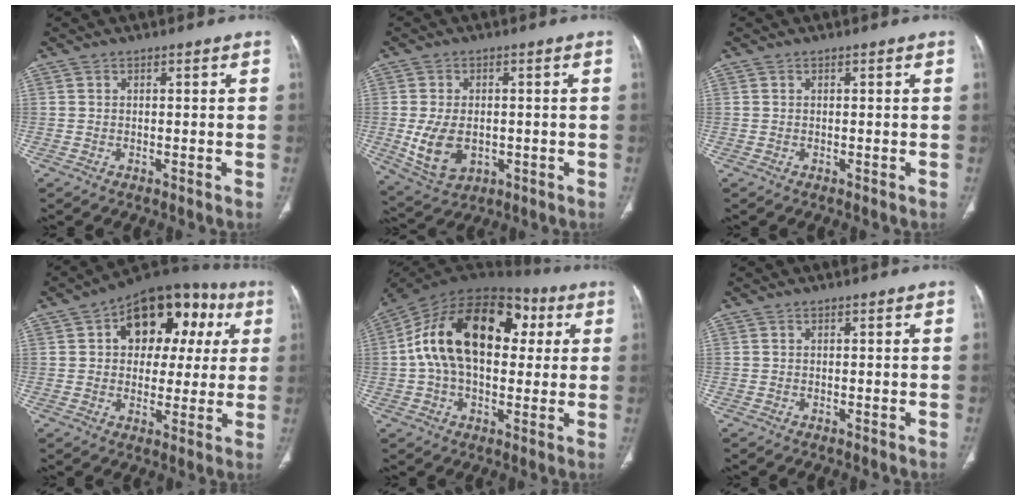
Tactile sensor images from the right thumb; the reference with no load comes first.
{"total": 9.1, "force": [-1.2, 6.1, 6.7], "torque": [-0.121, -0.003, -0.004]}
{"total": 0.0}
{"total": 18.8, "force": [5.5, 12.1, 13.4], "torque": [-0.123, 0.023, 0.073]}
{"total": 23.6, "force": [4.4, 14.4, 18.1], "torque": [-0.305, 0.039, 0.062]}
{"total": 0.0}